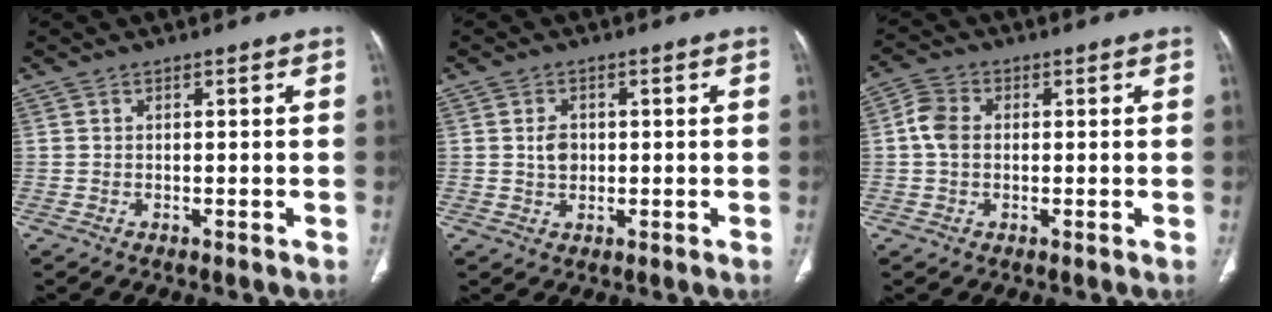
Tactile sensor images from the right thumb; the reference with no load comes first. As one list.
[{"total": 3.1, "force": [0.3, 2.3, 2.0], "torque": [-0.028, 0.001, 0.005]}, {"total": 4.8, "force": [0.1, 3.6, 3.1], "torque": [-0.064, 0.013, -0.005]}]